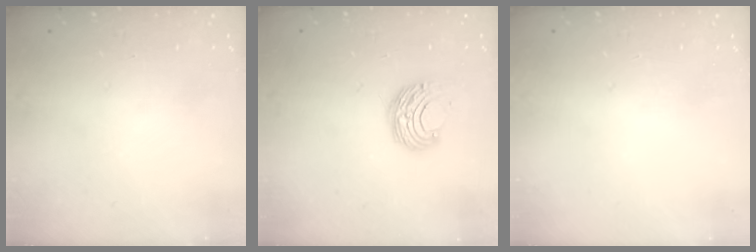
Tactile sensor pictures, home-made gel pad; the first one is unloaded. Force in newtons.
{"total": 9.0, "press": 9.0, "slide": 0.4}
{"total": 0.0}